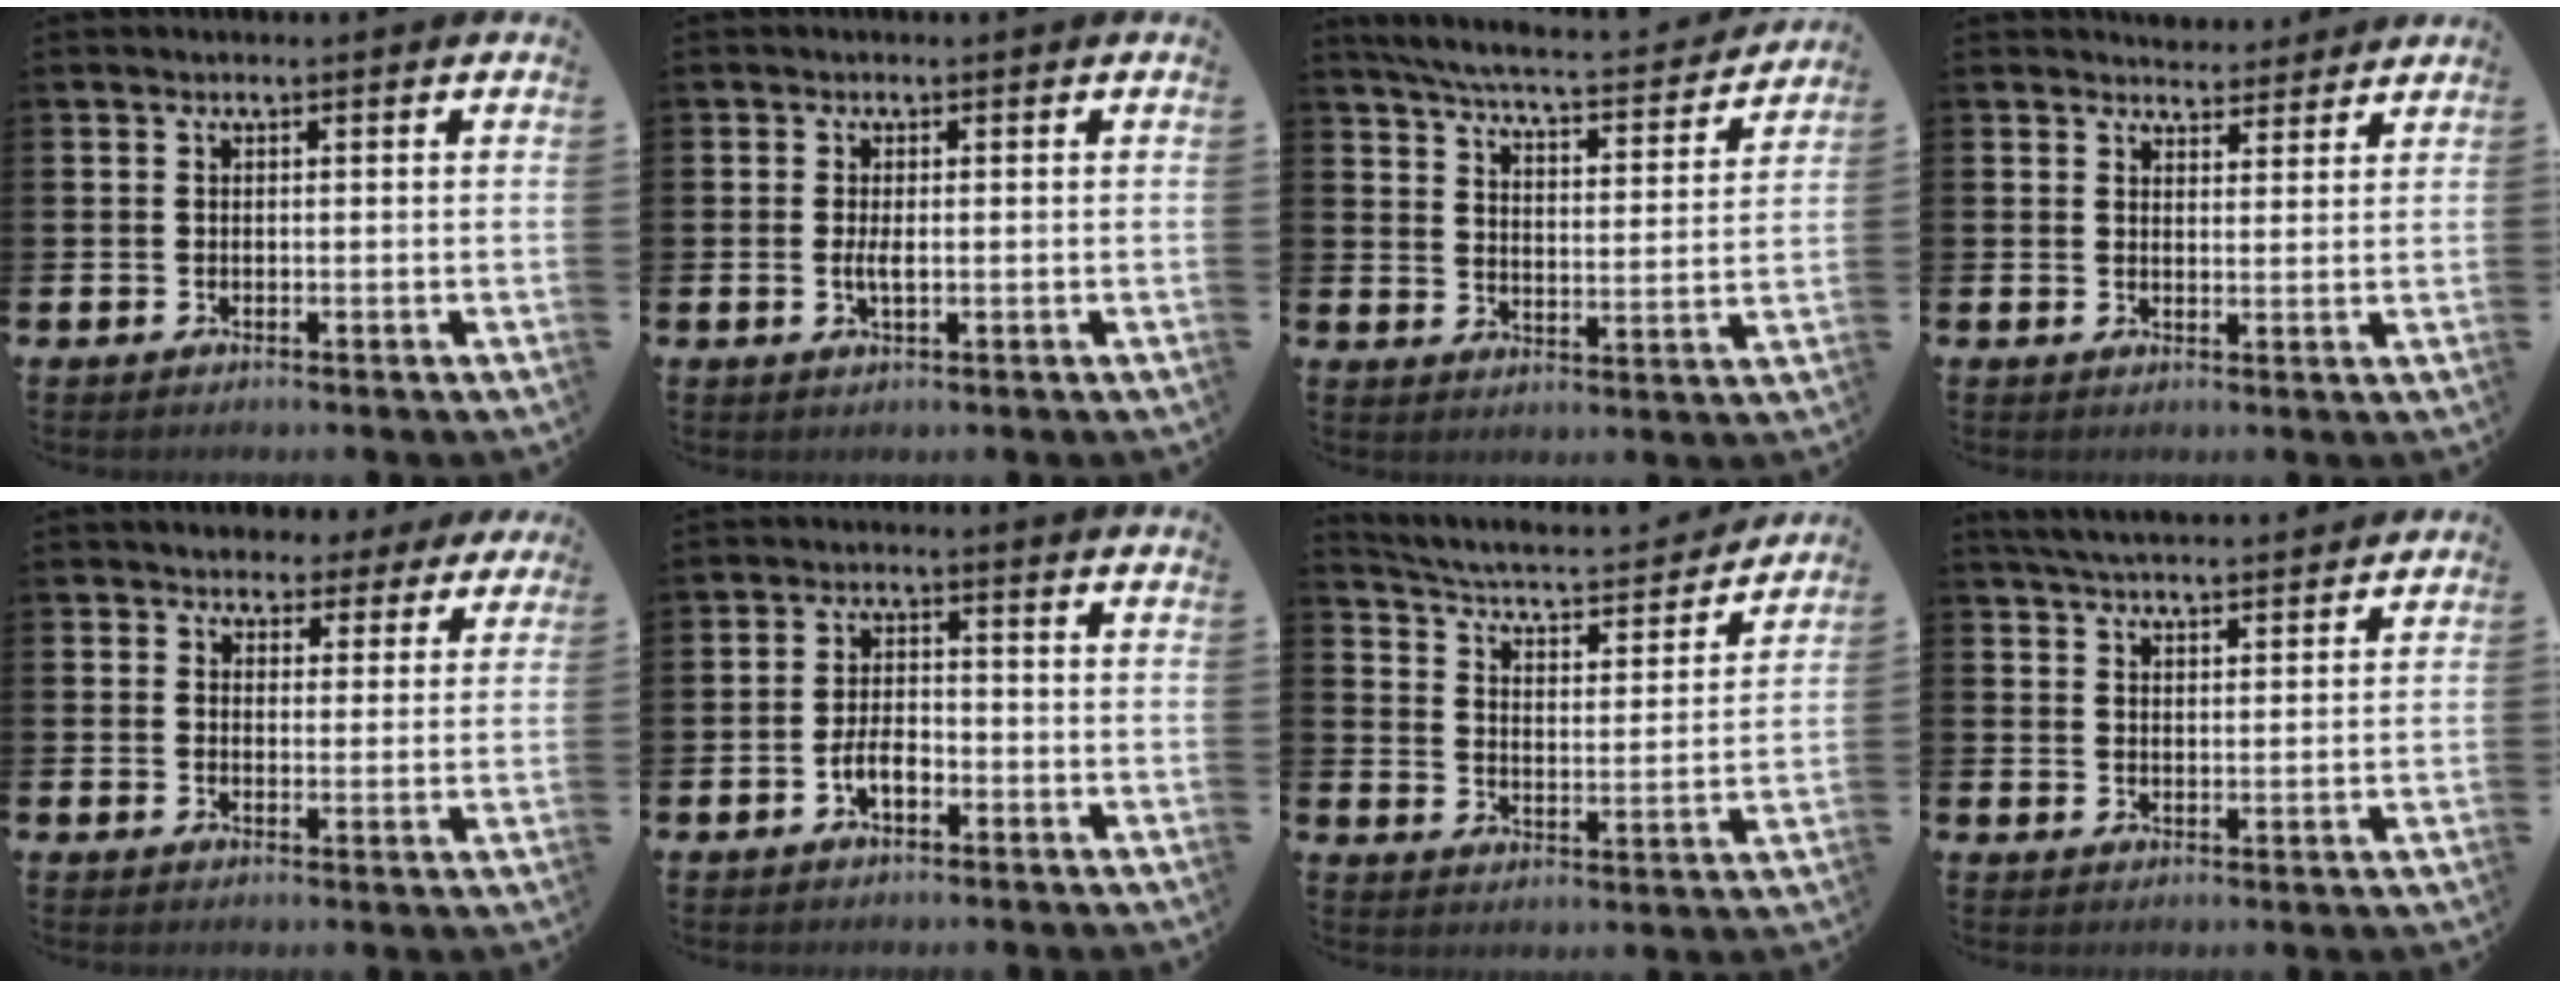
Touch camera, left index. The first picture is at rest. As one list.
[{"total": 1.9, "force": [-0.1, 0.6, 1.8], "torque": [-0.033, 0.001, -0.003]}, {"total": 6.0, "force": [5.6, 0.5, 2.0], "torque": [-0.068, -0.043, 0.093]}, {"total": 4.0, "force": [3.9, 0.9, -0.3], "torque": [0.002, -0.021, 0.072]}, {"total": 4.0, "force": [3.5, 2.0, 0.2], "torque": [-0.013, -0.018, 0.060]}, {"total": 3.4, "force": [-1.4, 1.7, 2.6], "torque": [-0.046, 0.006, -0.027]}, {"total": 4.8, "force": [4.4, 1.0, 1.7], "torque": [-0.062, -0.037, 0.065]}, {"total": 5.0, "force": [4.9, 0.2, 0.6], "torque": [-0.025, -0.028, 0.088]}]